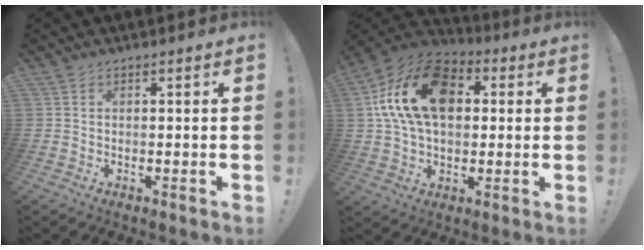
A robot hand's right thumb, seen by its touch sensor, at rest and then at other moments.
{"total": 20.8, "force": [5.0, 13.5, 15.0], "torque": [-0.264, 0.001, 0.093]}